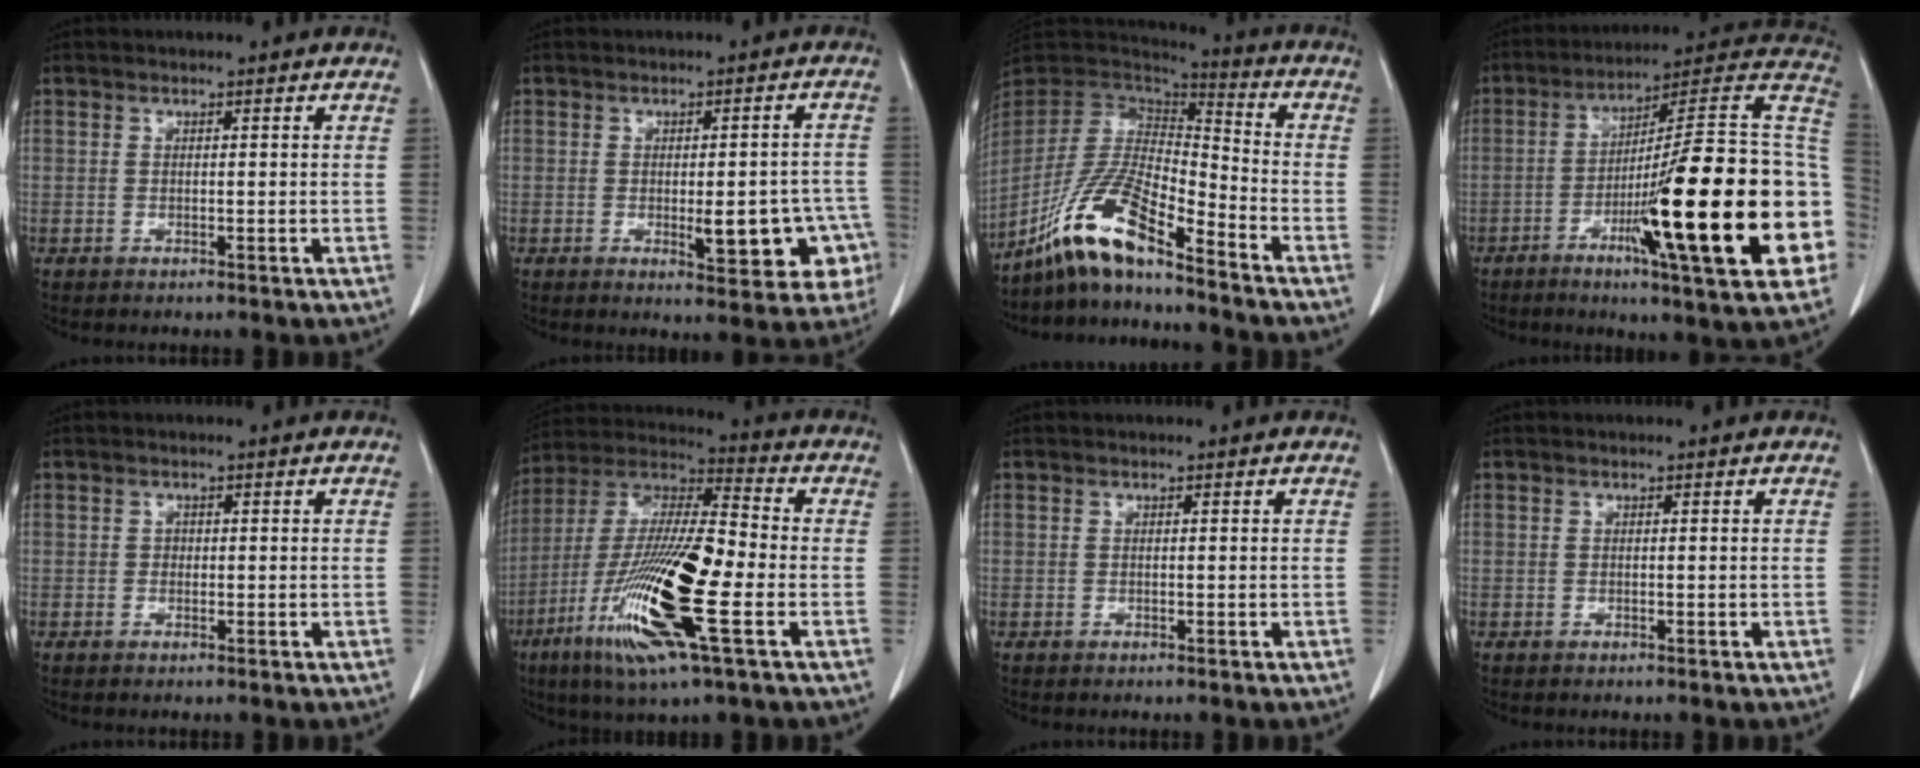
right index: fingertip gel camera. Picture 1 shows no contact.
{"total": 10.4, "force": [-3.0, 3.6, 9.3], "torque": [-0.090, 0.014, -0.030]}
{"total": 13.9, "force": [-10.2, 2.0, 9.3], "torque": [-0.187, -0.002, -0.193]}
{"total": 28.0, "force": [-6.7, 2.0, 27.1], "torque": [-0.312, -0.001, -0.112]}
{"total": 0.6, "force": [0.0, 0.6, 0.2], "torque": [0.002, 0.003, -0.001]}
{"total": 20.4, "force": [-6.7, 2.2, 19.1], "torque": [-0.399, -0.027, -0.128]}
{"total": 0.0}
{"total": 0.0}